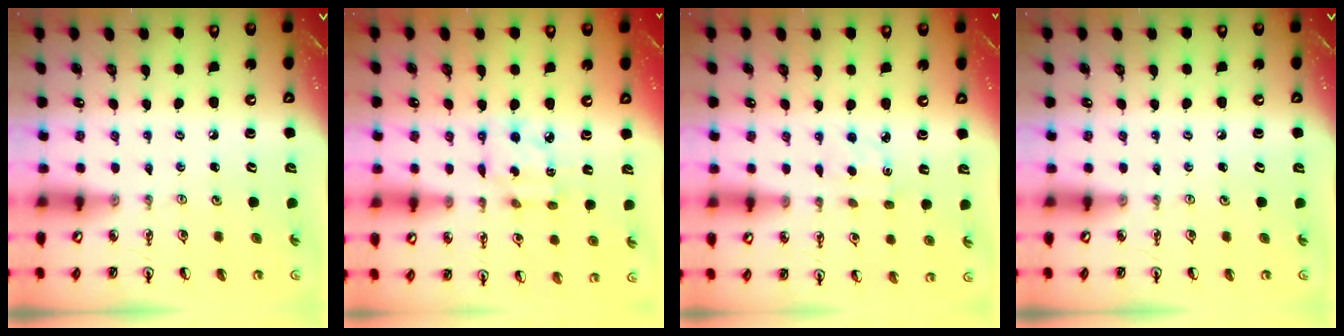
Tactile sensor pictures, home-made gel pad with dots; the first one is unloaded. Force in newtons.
{"total": 6.0, "press": 6.0, "slide": 0.3}
{"total": 1.9, "press": 1.9, "slide": 0.4}
{"total": 0.0}